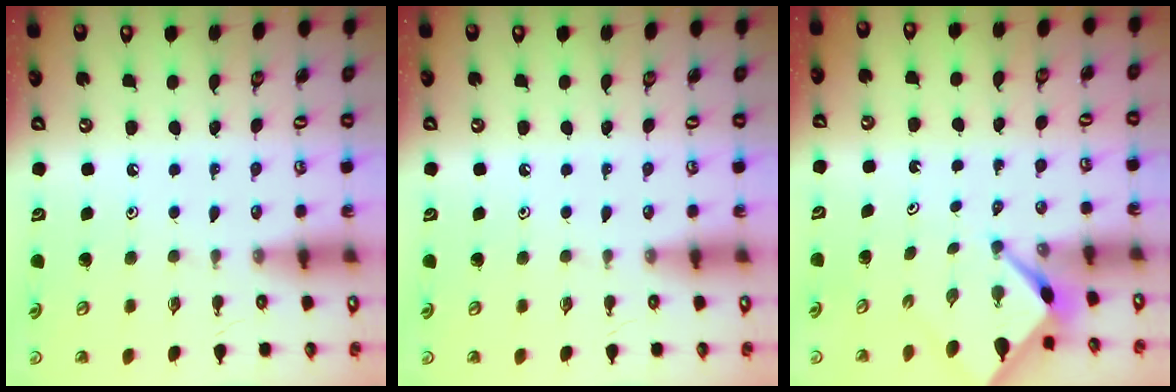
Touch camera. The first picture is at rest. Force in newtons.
{"total": 0.0}
{"total": 3.4, "press": 3.4, "slide": 0.3}